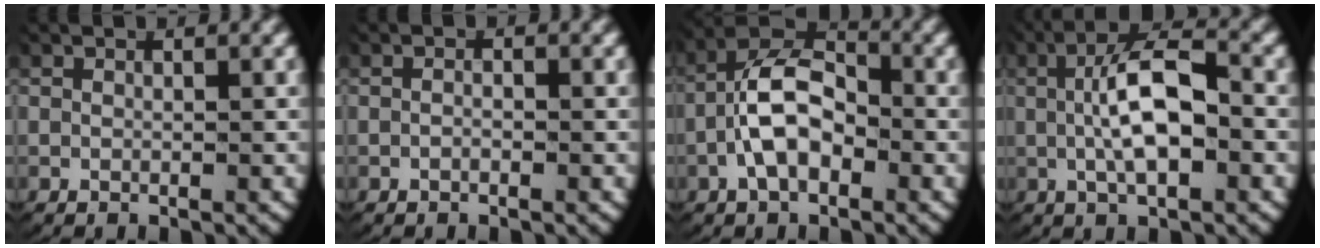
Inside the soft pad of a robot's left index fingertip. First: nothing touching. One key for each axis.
{"total": 0.6, "fx": -0.4, "fy": 0.2, "fz": 0.4, "tx": -0.009, "ty": -0.002, "tz": -0.009}
{"total": 6.6, "fx": -0.9, "fy": 4.4, "fz": 4.9, "tx": -0.086, "ty": -0.005, "tz": -0.021}
{"total": 6.3, "fx": 0.1, "fy": 2.4, "fz": 5.9, "tx": -0.101, "ty": 0.008, "tz": 0.001}